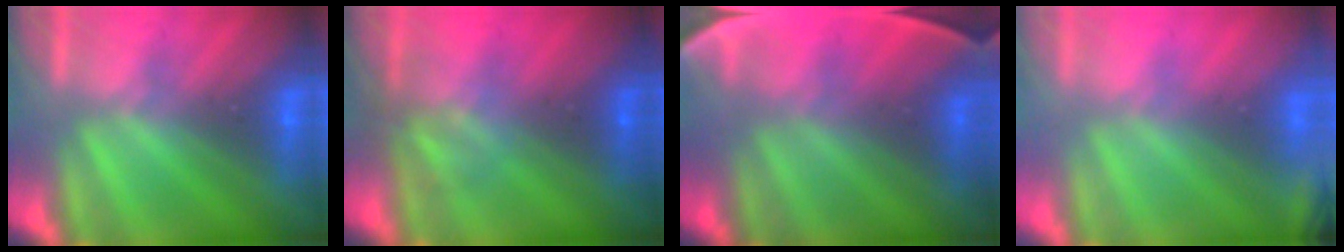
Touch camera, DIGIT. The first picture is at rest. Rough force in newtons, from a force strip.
{"total": 2.5}
{"total": 10.5}
{"total": 2.3}